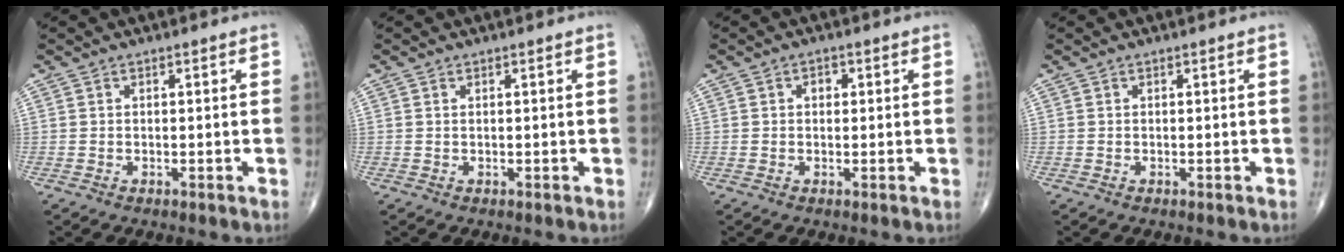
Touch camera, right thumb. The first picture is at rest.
{"total": 0.0}
{"total": 1.6, "force": [0.3, 1.2, 0.9], "torque": [-0.004, 0.004, 0.001]}
{"total": 0.0}